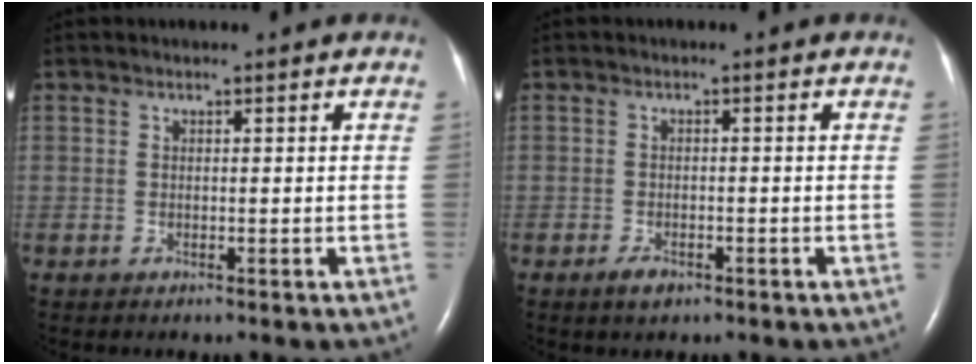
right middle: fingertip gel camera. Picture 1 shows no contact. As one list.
[{"total": 2.1, "force": [-1.3, 0.9, 1.3], "torque": [-0.030, -0.002, -0.020]}]